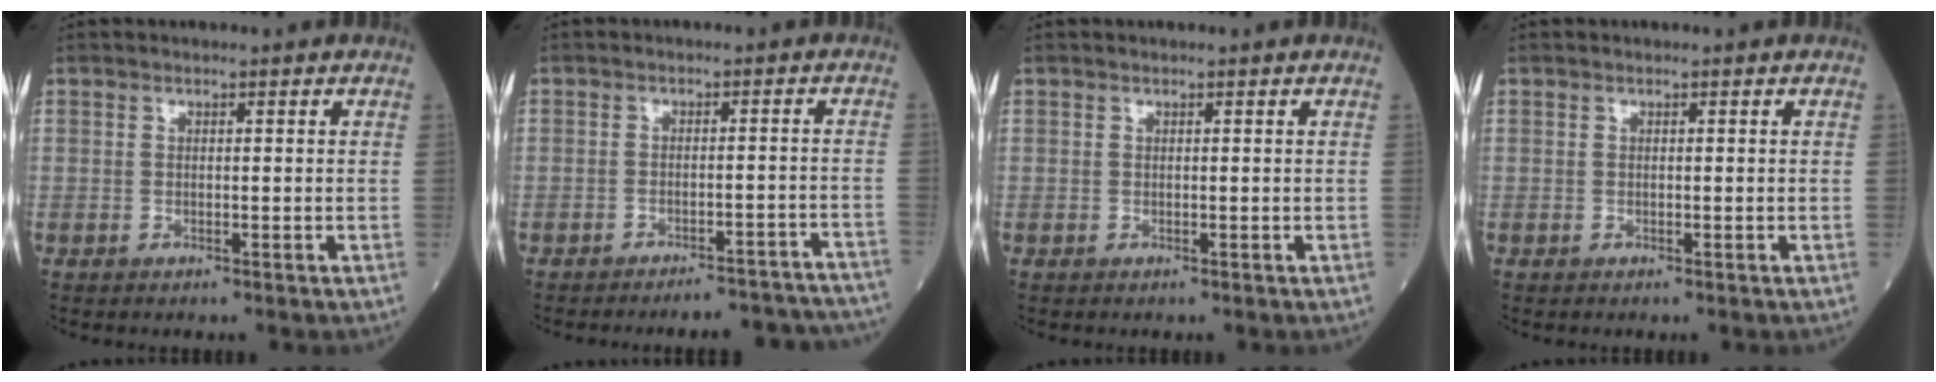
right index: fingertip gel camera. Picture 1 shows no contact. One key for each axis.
{"total": 11.9, "fx": -11.5, "fy": 2.0, "fz": 2.0, "tx": -0.002, "ty": 0.028, "tz": -0.130}
{"total": 0.0}
{"total": 0.0}